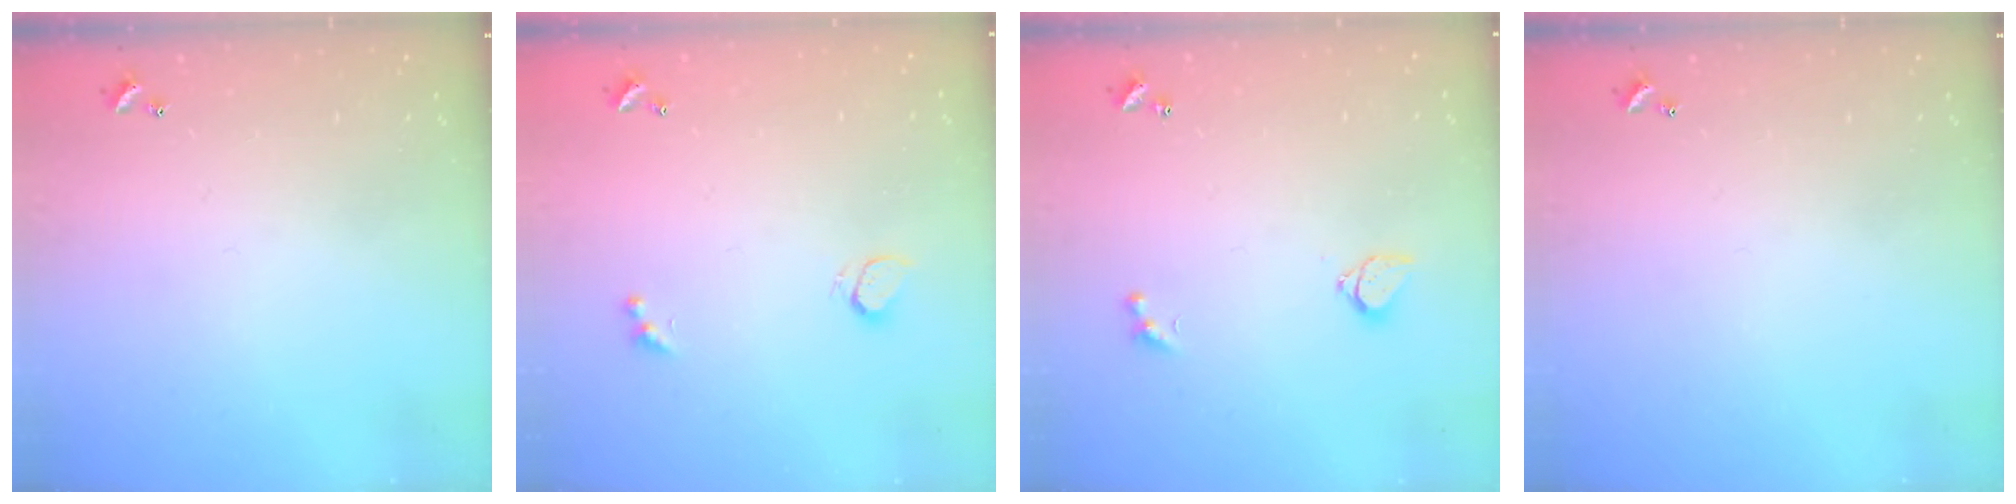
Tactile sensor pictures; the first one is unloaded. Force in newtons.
{"total": 1.4, "press": 0.7, "slide": 1.2}
{"total": 3.0, "press": 2.9, "slide": 0.8}
{"total": 0.0}